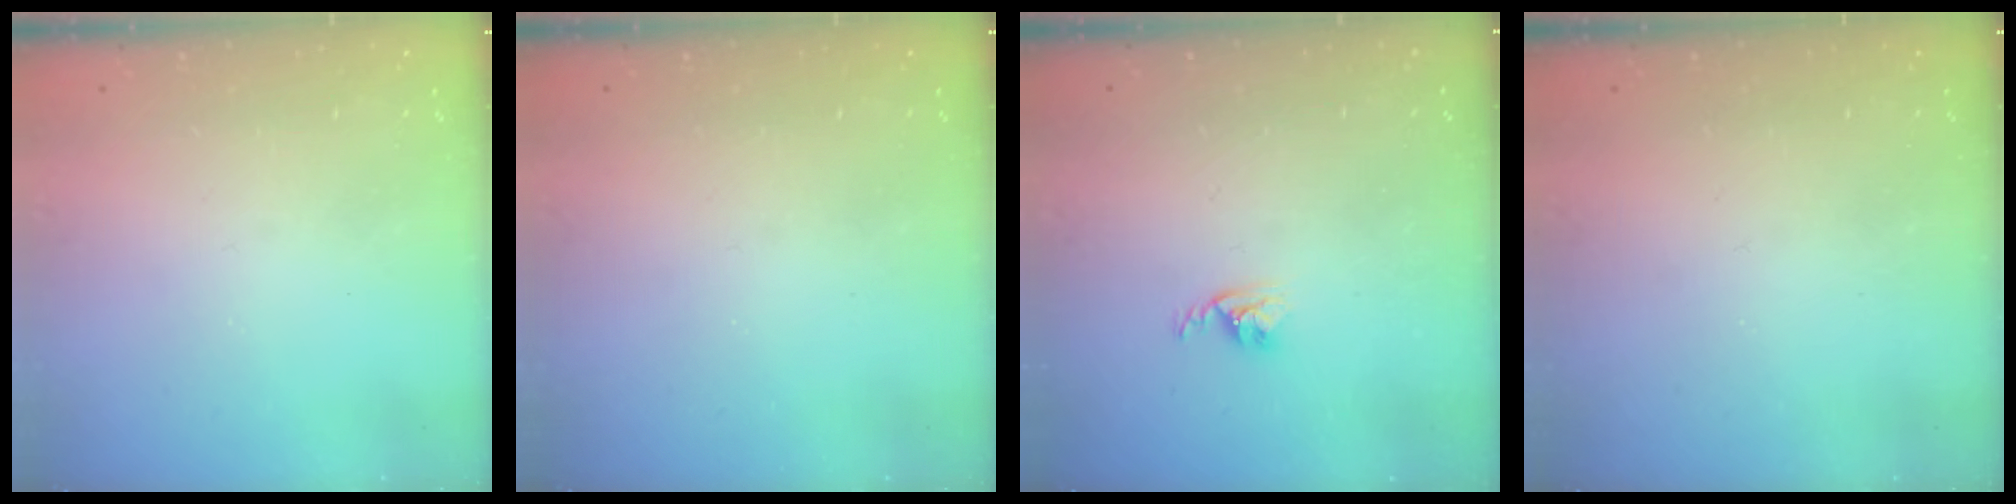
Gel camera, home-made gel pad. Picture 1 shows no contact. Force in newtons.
{"total": 0.0}
{"total": 2.9, "press": 2.9, "slide": 0.4}
{"total": 0.0}